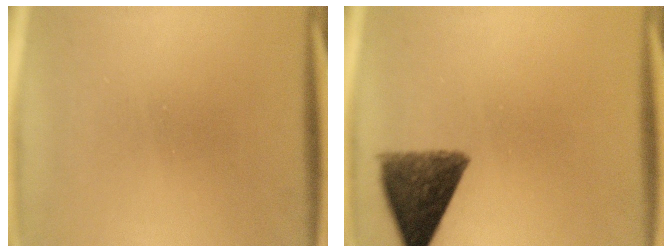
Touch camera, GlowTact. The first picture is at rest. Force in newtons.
{"total": 10.0}